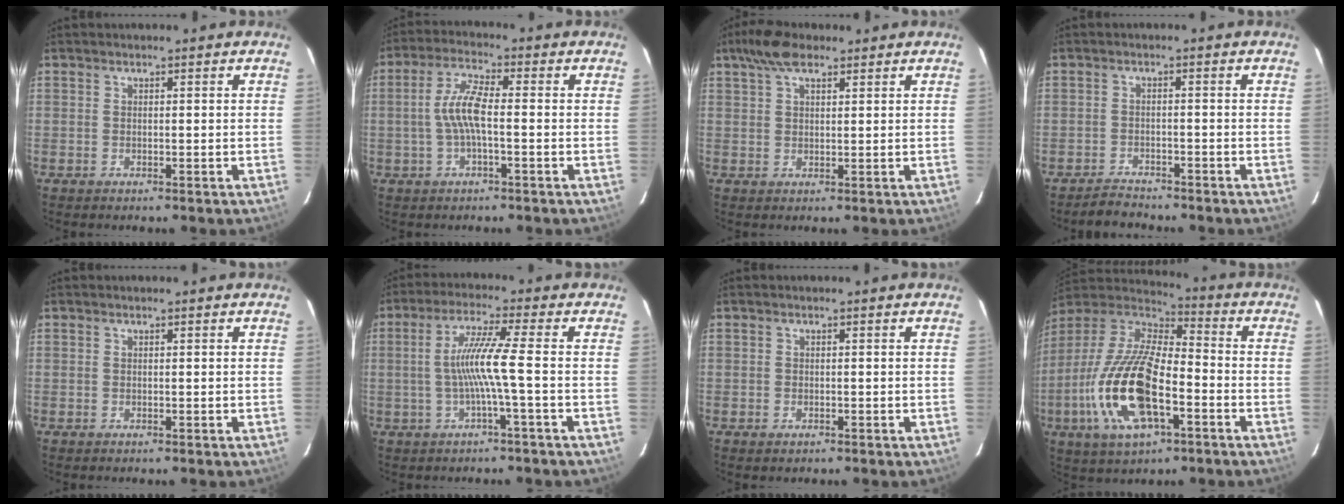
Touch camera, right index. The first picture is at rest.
{"total": 6.6, "force": [-0.9, 1.4, 6.4], "torque": [-0.132, 0.010, -0.017]}
{"total": 5.6, "force": [4.1, 2.1, 3.3], "torque": [-0.066, 0.019, 0.075]}
{"total": 2.8, "force": [-2.8, 0.4, -0.4], "torque": [-0.001, 0.002, -0.046]}
{"total": 0.0}
{"total": 7.0, "force": [-1.1, -2.2, 6.5], "torque": [-0.134, -0.004, -0.015]}
{"total": 0.5, "force": [-0.4, 0.1, -0.2], "torque": [0.005, -0.006, -0.006]}
{"total": 21.2, "force": [-7.1, 8.5, 18.1], "torque": [-0.382, -0.025, -0.136]}